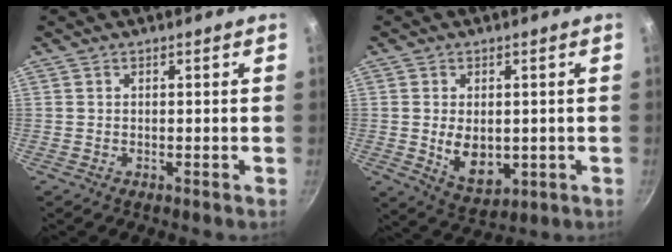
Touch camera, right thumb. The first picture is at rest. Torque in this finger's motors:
{"motor_torque": [-0.69, 0.26, 0.17, 0.66, 0.00]}